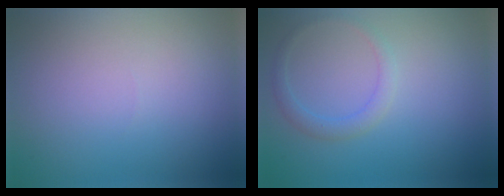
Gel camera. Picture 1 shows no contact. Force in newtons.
{"total": 1.7, "press": 1.7, "slide": 0.1}